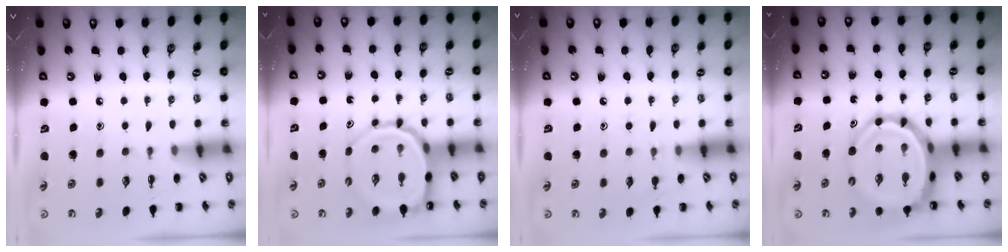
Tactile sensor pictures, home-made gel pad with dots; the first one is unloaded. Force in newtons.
{"total": 11.3, "press": 10.8, "slide": 3.0}
{"total": 5.7, "press": 5.4, "slide": 1.7}
{"total": 13.1, "press": 12.5, "slide": 3.9}